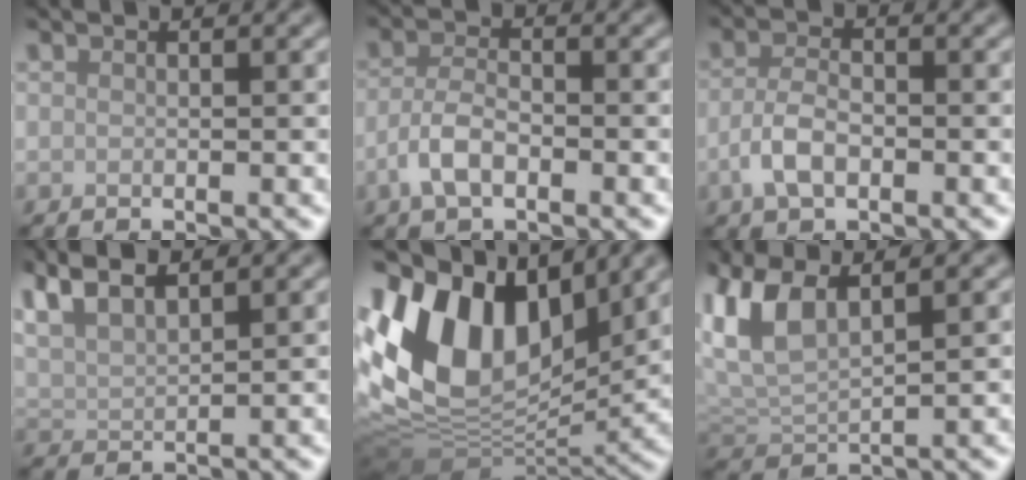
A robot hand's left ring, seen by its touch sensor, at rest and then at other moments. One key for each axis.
{"total": 3.3, "fx": -1.6, "fy": 1.6, "fz": 2.4, "tx": -0.048, "ty": 0.003, "tz": -0.038}
{"total": 3.3, "fx": -1.3, "fy": 1.7, "fz": 2.5, "tx": -0.051, "ty": 0.001, "tz": -0.032}
{"total": 5.1, "fx": 3.9, "fy": 1.6, "fz": 2.9, "tx": -0.065, "ty": 0.017, "tz": 0.065}
{"total": 15.2, "fx": 3.7, "fy": 9.6, "fz": 11.2, "tx": -0.230, "ty": 0.020, "tz": 0.066}
{"total": 5.9, "fx": 3.3, "fy": 2.5, "fz": 4.2, "tx": -0.114, "ty": 0.011, "tz": 0.064}